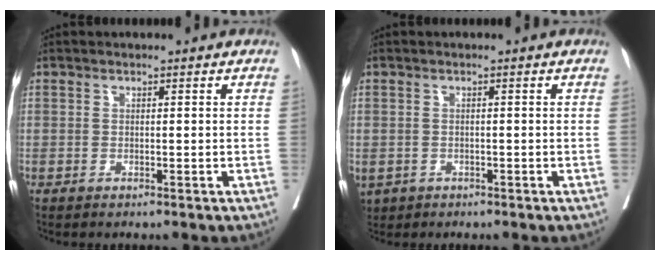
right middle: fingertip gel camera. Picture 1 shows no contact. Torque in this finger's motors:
{"motor_torque": [0.20, -0.51, 1.05, 0.21]}